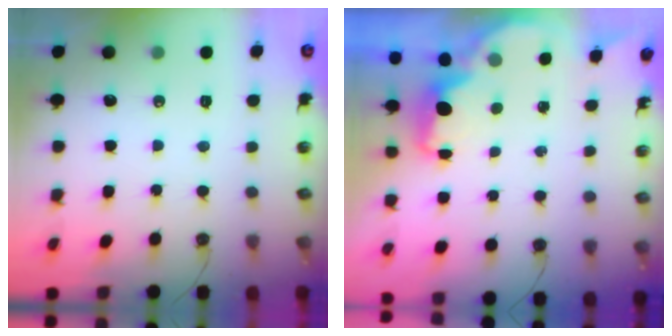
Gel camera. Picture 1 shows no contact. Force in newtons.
{"total": 2.1, "press": 1.9, "slide": 0.8}